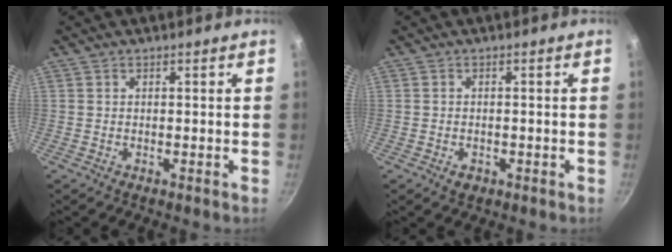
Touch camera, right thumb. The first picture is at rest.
{"total": 2.0, "force": [-0.9, 1.5, 1.1], "torque": [-0.014, 0.006, -0.008]}